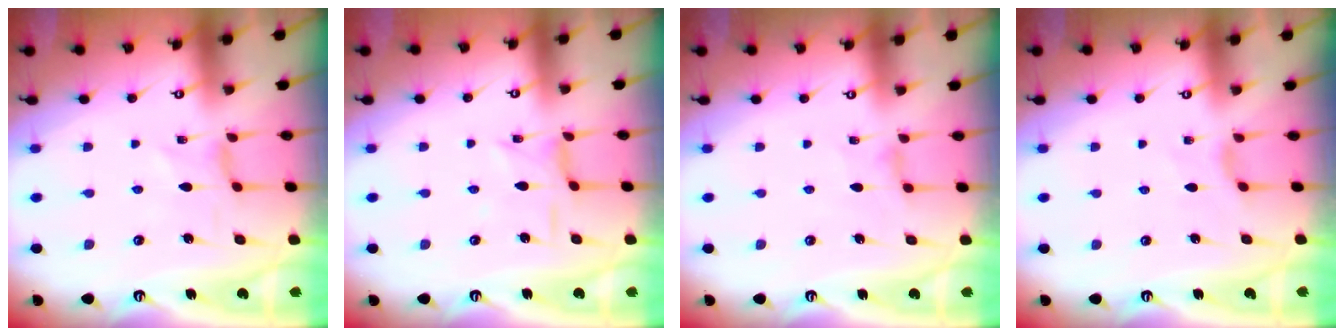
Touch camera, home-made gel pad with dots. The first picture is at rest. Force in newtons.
{"total": 2.6, "press": 2.5, "slide": 0.5}
{"total": 2.3, "press": 2.2, "slide": 0.6}
{"total": 2.7, "press": 2.6, "slide": 0.6}